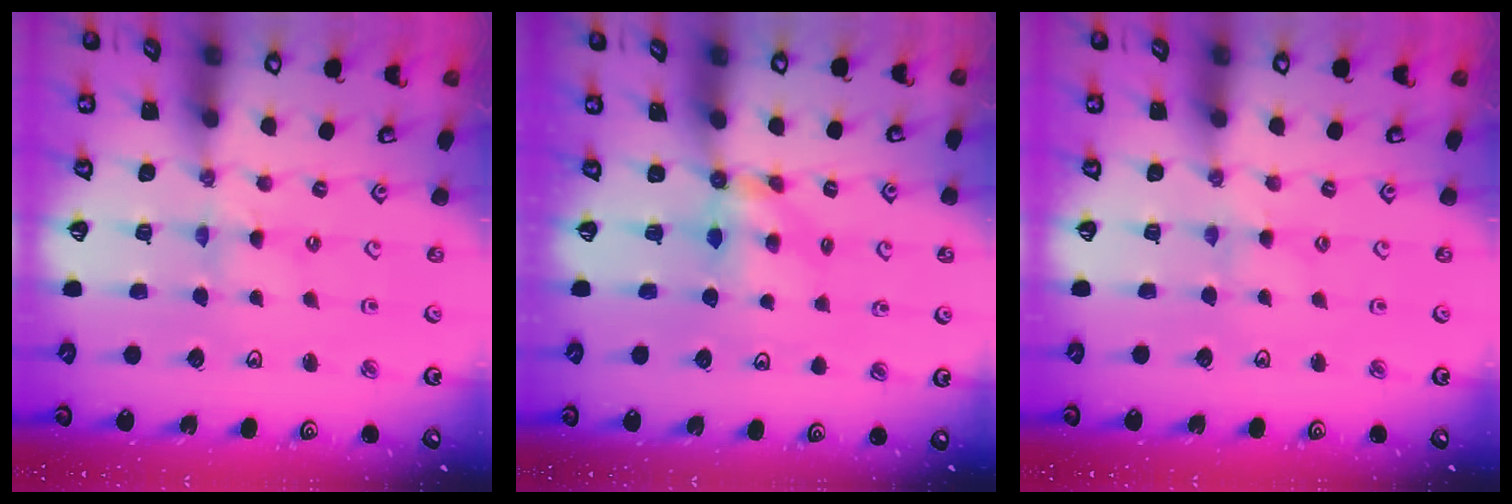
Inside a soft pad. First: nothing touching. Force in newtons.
{"total": 5.2, "press": 5.2, "slide": 0.3}
{"total": 1.6, "press": 1.6, "slide": 0.3}